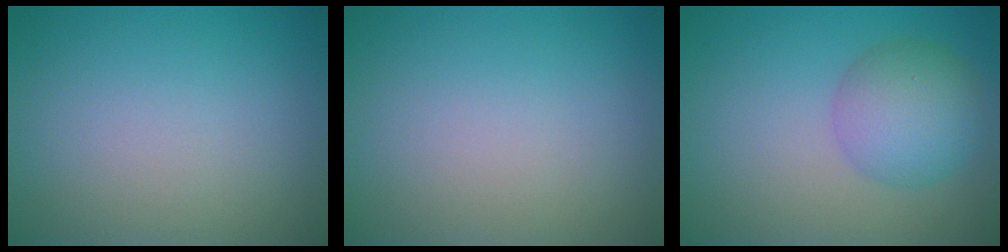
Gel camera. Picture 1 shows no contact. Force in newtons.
{"total": 0.0}
{"total": 4.8, "press": 4.8, "slide": 0.1}